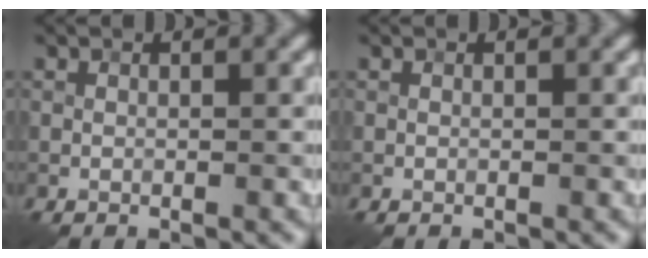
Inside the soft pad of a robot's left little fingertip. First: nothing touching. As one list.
[{"total": 0.0}]